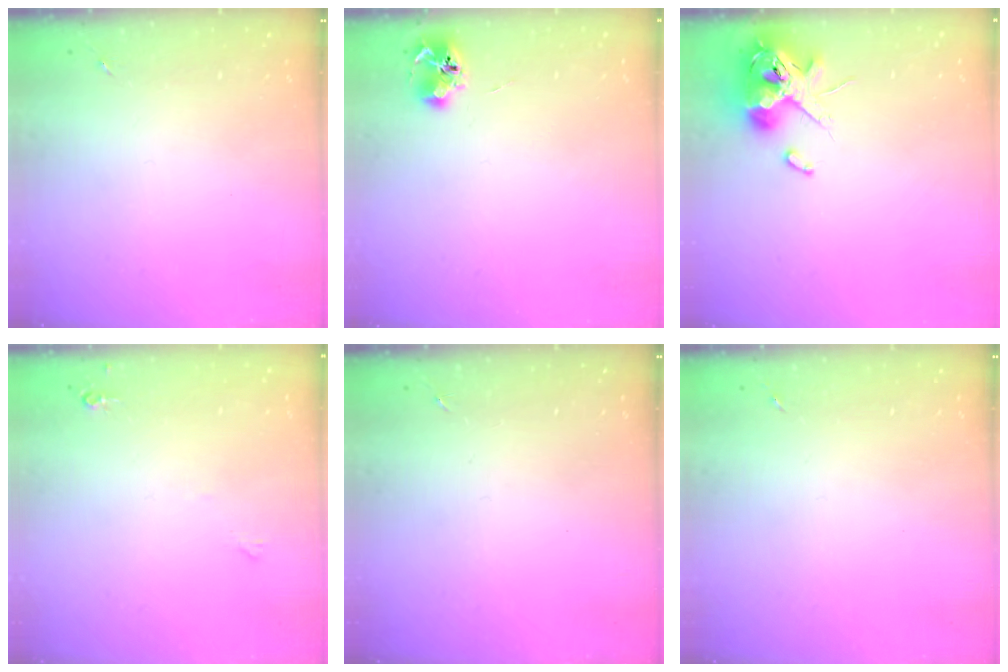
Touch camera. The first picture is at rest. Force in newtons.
{"total": 6.8, "press": 6.8, "slide": 0.9}
{"total": 13.2, "press": 13.0, "slide": 2.3}
{"total": 3.8, "press": 3.8, "slide": 0.6}
{"total": 0.0}
{"total": 0.0}